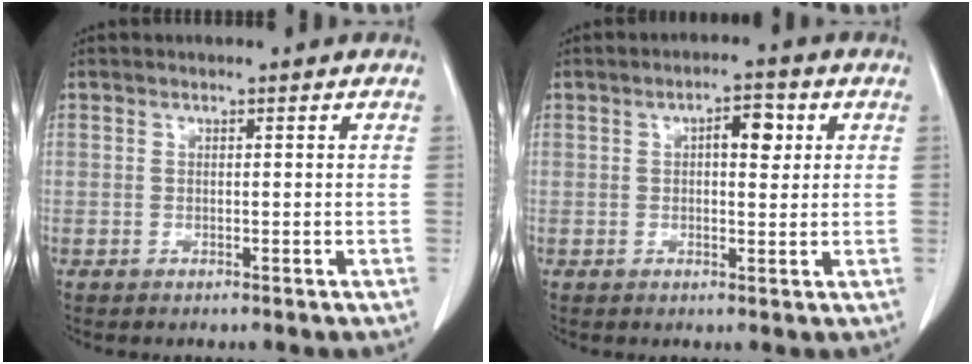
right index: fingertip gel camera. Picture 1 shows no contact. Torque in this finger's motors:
{"motor_torque": [0.06, 0.03, 0.08, 0.04]}